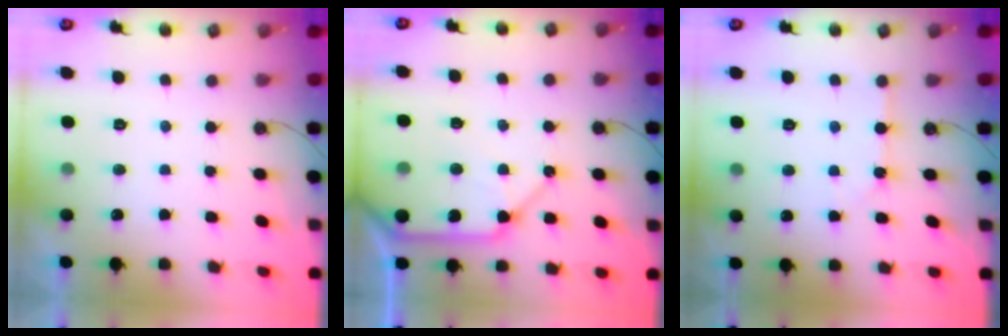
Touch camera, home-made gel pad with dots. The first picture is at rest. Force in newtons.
{"total": 12.3, "press": 12.3, "slide": 1.4}
{"total": 4.5, "press": 4.4, "slide": 0.6}